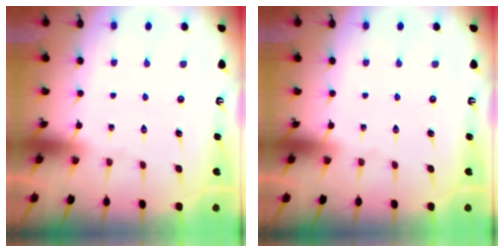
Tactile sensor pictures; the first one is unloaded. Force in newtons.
{"total": 0.0}